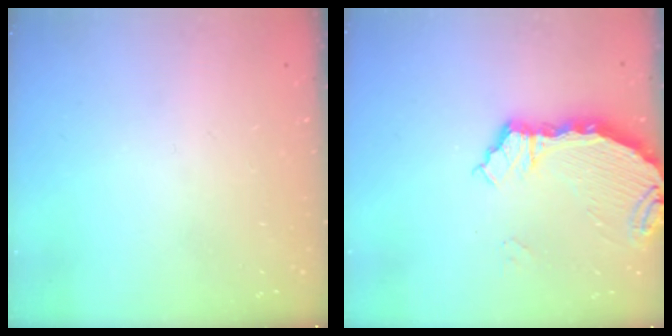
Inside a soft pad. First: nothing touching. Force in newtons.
{"total": 6.8, "press": 5.1, "slide": 4.6}